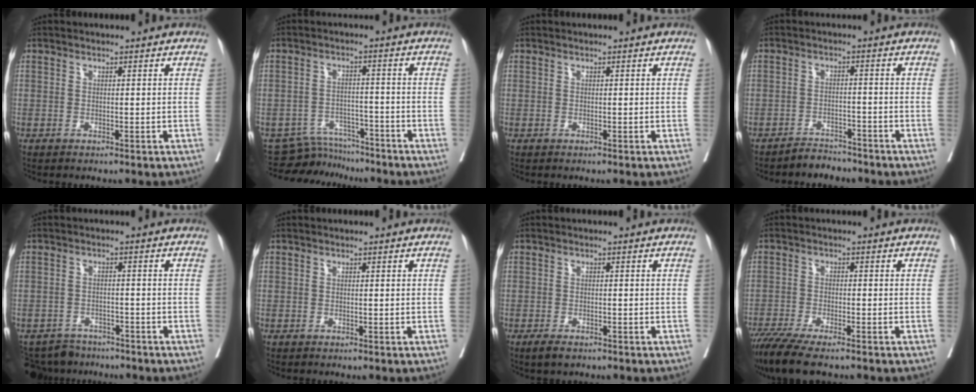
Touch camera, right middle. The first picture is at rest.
{"total": 6.7, "force": [-6.4, 1.4, -1.0], "torque": [0.012, 0.012, -0.104]}
{"total": 0.0}
{"total": 3.1, "force": [-2.9, 1.1, -0.3], "torque": [0.002, -0.001, -0.046]}
{"total": 6.8, "force": [-6.3, 2.6, 0.1], "torque": [0.002, 0.001, -0.096]}
{"total": 0.0}
{"total": 2.5, "force": [-1.8, 0.9, 1.4], "torque": [-0.030, -0.004, -0.025]}
{"total": 8.5, "force": [-6.9, 1.1, 4.9], "torque": [-0.081, -0.020, -0.117]}